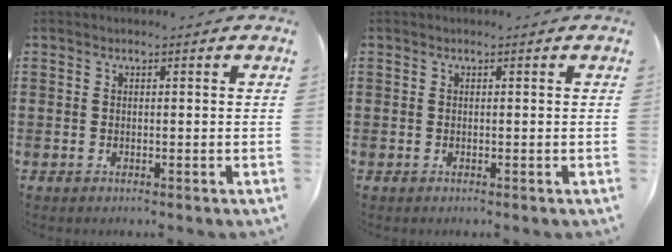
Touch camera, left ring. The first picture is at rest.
{"total": 0.0}